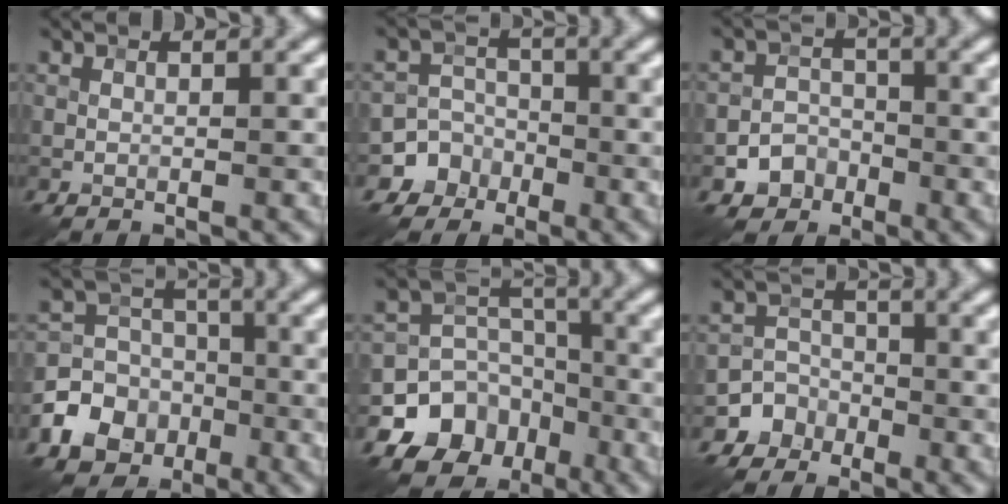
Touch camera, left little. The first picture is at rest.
{"total": 5.5, "force": [-2.7, 4.8, -0.1], "torque": [0.029, 0.001, -0.067]}
{"total": 3.0, "force": [-1.6, 2.5, 0.7], "torque": [0.002, 0.004, -0.029]}
{"total": 7.0, "force": [-3.1, 5.9, 2.1], "torque": [-0.024, -0.006, -0.082]}
{"total": 10.7, "force": [-5.5, 8.8, 2.4], "torque": [-0.038, -0.017, -0.116]}
{"total": 4.5, "force": [-2.5, 3.7, -0.2], "torque": [0.039, 0.000, -0.061]}